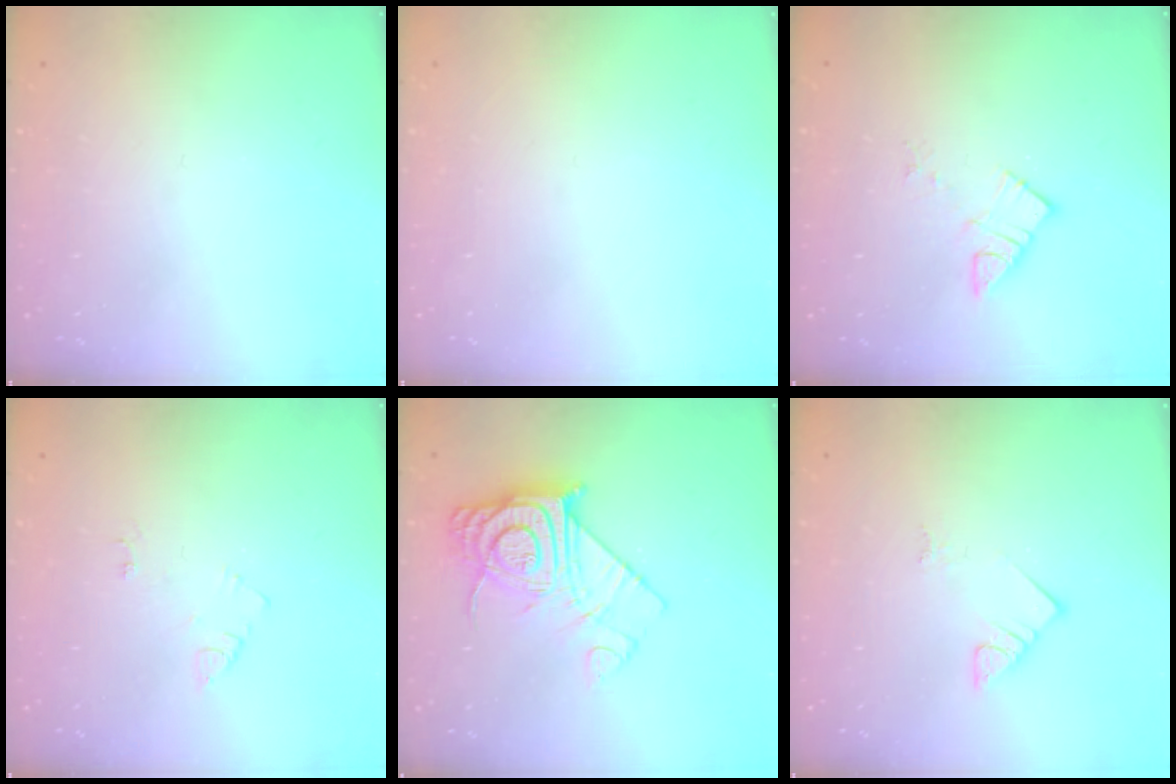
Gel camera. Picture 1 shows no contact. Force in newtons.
{"total": 1.5, "press": 1.5, "slide": 0.1}
{"total": 5.8, "press": 5.8, "slide": 0.3}
{"total": 3.7, "press": 3.7, "slide": 0.4}
{"total": 14.9, "press": 14.8, "slide": 1.2}
{"total": 3.8, "press": 3.7, "slide": 0.6}